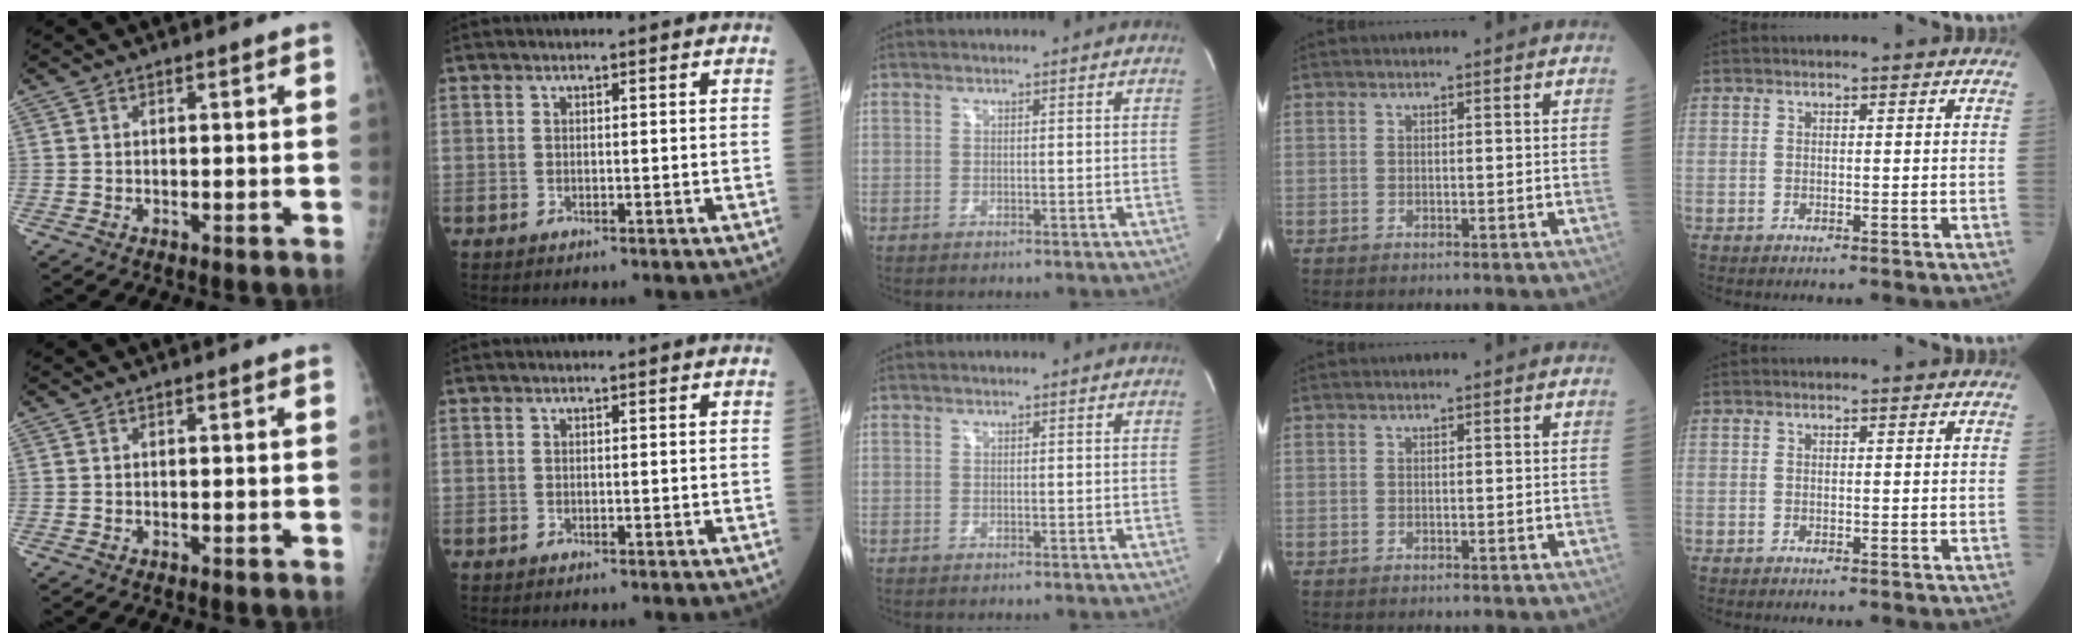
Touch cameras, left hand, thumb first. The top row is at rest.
{}